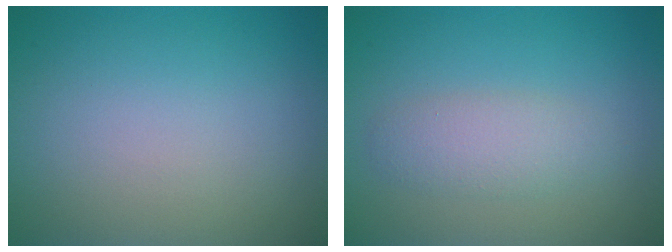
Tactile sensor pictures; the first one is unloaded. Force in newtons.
{"total": 2.6, "press": 2.6, "slide": 0.2}